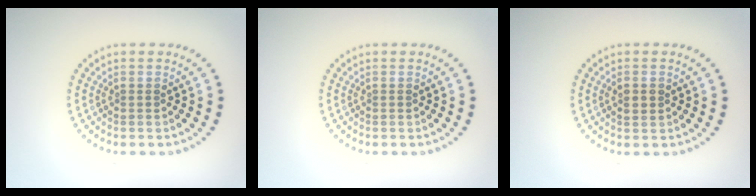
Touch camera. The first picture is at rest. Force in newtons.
{"total": 0.0}
{"total": 1.0, "press": 1.0, "slide": 0.1}